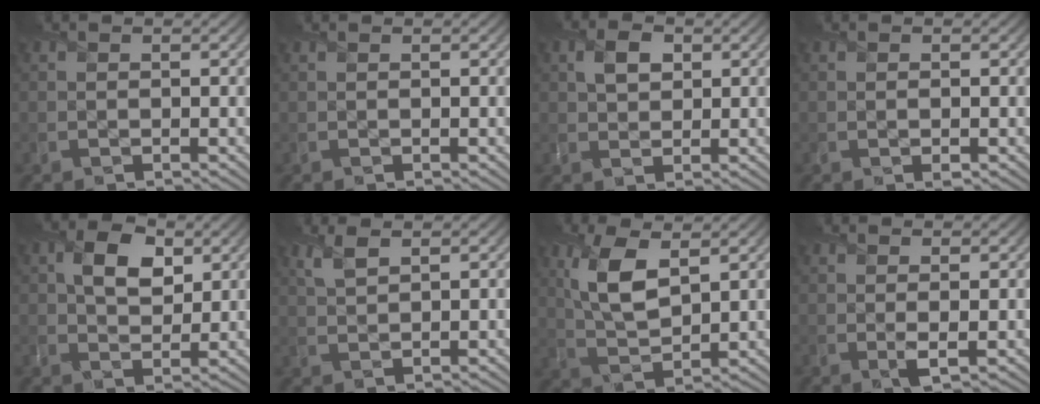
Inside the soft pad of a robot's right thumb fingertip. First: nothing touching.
{"total": 0.0}
{"total": 3.0, "force": [1.2, 2.1, 1.8], "torque": [-0.038, 0.002, 0.021]}
{"total": 0.5, "force": [-0.1, 0.1, 0.5], "torque": [-0.008, -0.003, -0.001]}
{"total": 5.8, "force": [2.2, 3.7, 4.0], "torque": [-0.073, 0.000, 0.035]}
{"total": 2.3, "force": [1.6, 0.7, 1.5], "torque": [-0.037, 0.002, 0.037]}
{"total": 8.0, "force": [3.2, 3.6, 6.4], "torque": [-0.144, 0.001, 0.062]}
{"total": 1.4, "force": [0.3, 0.3, 1.3], "torque": [-0.028, -0.003, 0.006]}